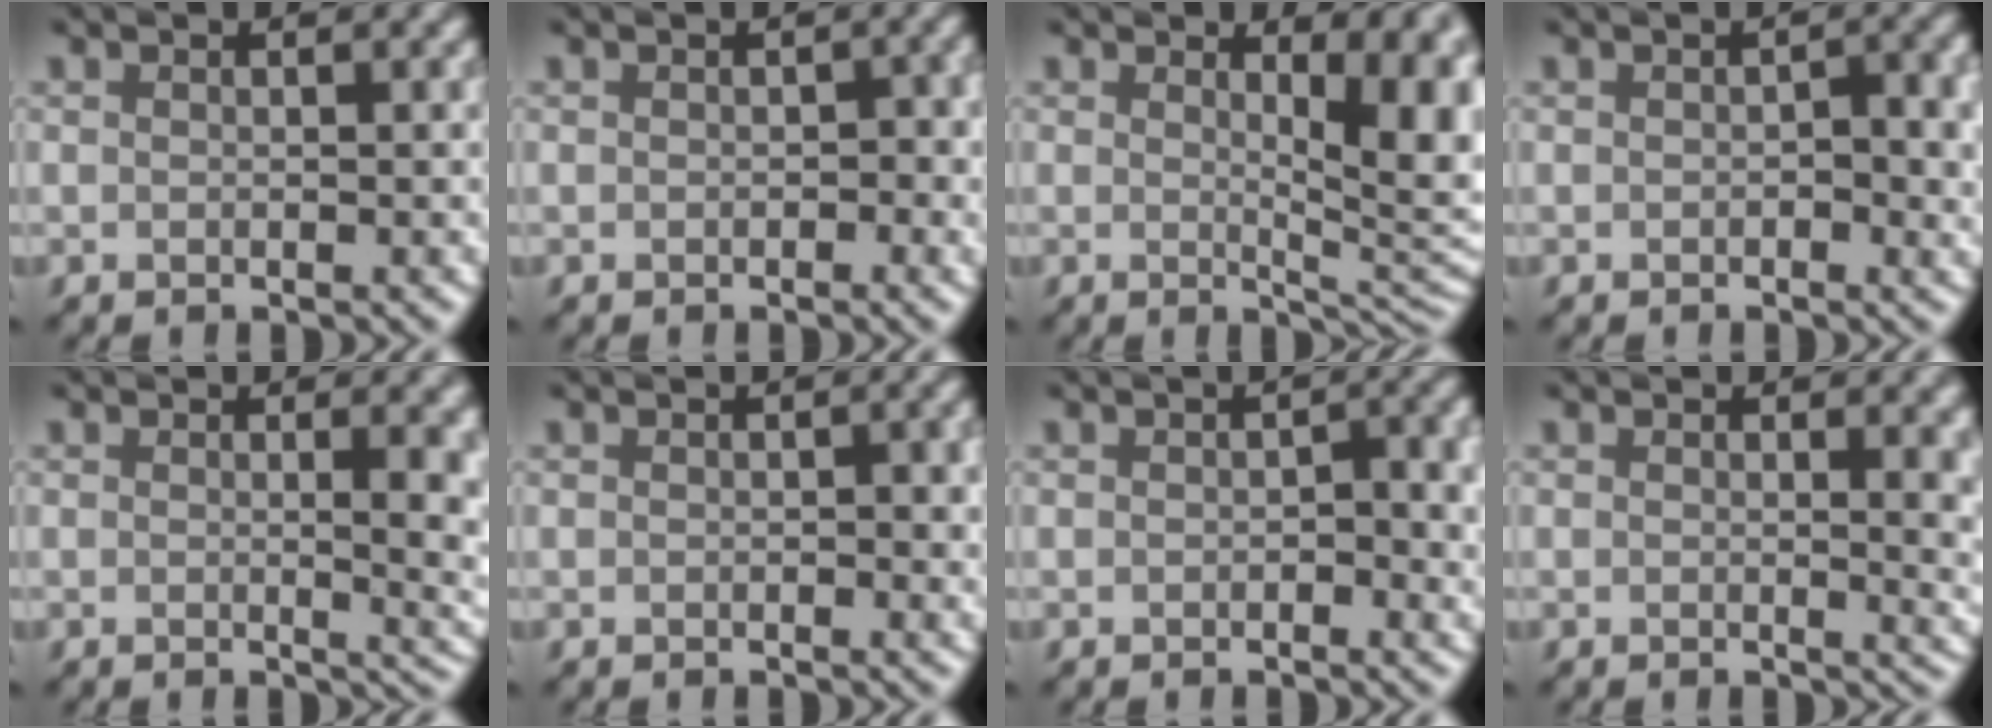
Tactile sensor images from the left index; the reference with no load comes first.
{"total": 1.2, "force": [-0.2, 0.8, 0.9], "torque": [-0.010, -0.002, -0.002]}
{"total": 8.9, "force": [2.4, 3.9, 7.7], "torque": [-0.055, -0.006, 0.036]}
{"total": 3.7, "force": [-0.1, 1.7, 3.3], "torque": [-0.036, -0.001, -0.002]}
{"total": 5.6, "force": [0.6, 2.3, 5.1], "torque": [-0.033, -0.004, 0.013]}
{"total": 1.6, "force": [0.0, 0.7, 1.5], "torque": [-0.016, -0.002, 0.001]}
{"total": 3.3, "force": [-0.1, 1.5, 2.9], "torque": [-0.035, -0.001, -0.002]}
{"total": 3.7, "force": [0.7, 1.5, 3.3], "torque": [-0.025, -0.004, 0.011]}